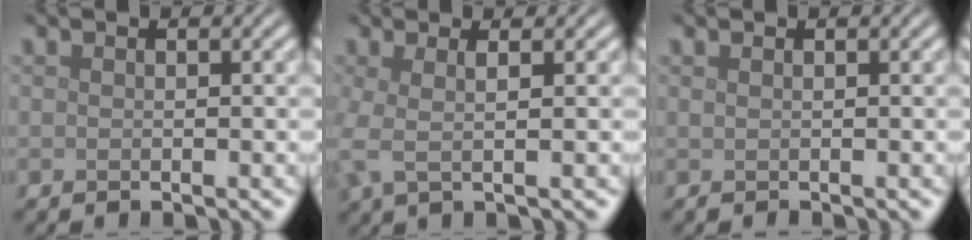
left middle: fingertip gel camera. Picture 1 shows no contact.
{"total": 2.5, "force": [0.3, 0.7, 2.4], "torque": [-0.049, 0.004, 0.000]}
{"total": 0.0}